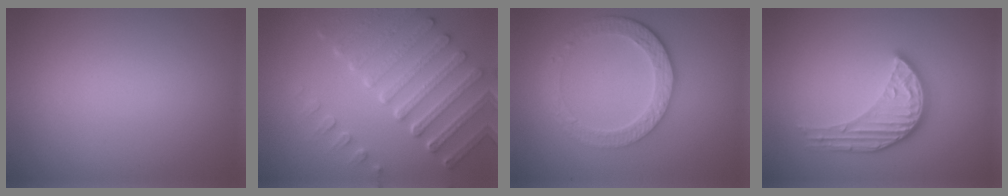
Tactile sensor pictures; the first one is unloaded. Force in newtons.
{"total": 7.2, "press": 5.3, "slide": 4.9}
{"total": 4.5, "press": 3.3, "slide": 3.1}
{"total": 3.9, "press": 3.5, "slide": 1.6}